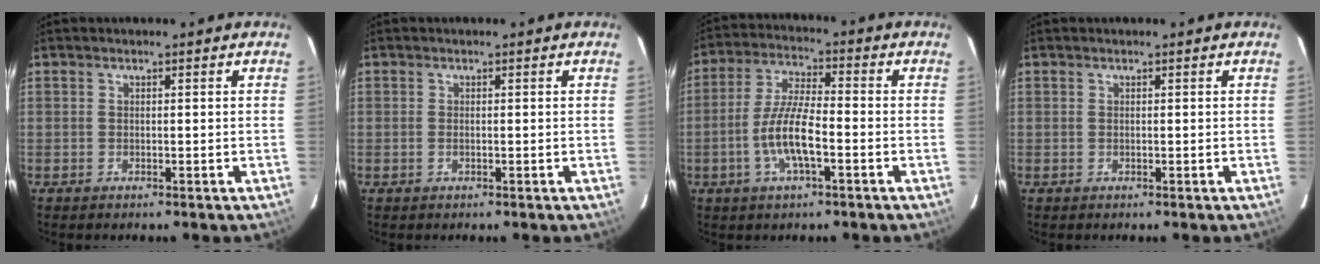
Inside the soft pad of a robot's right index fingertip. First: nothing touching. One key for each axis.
{"total": 0.6, "fx": -0.2, "fy": 0.3, "fz": 0.4, "tx": -0.009, "ty": 0.000, "tz": -0.003}
{"total": 9.4, "fx": -3.3, "fy": 2.3, "fz": 8.5, "tx": -0.174, "ty": 0.003, "tz": -0.063}
{"total": 0.0}